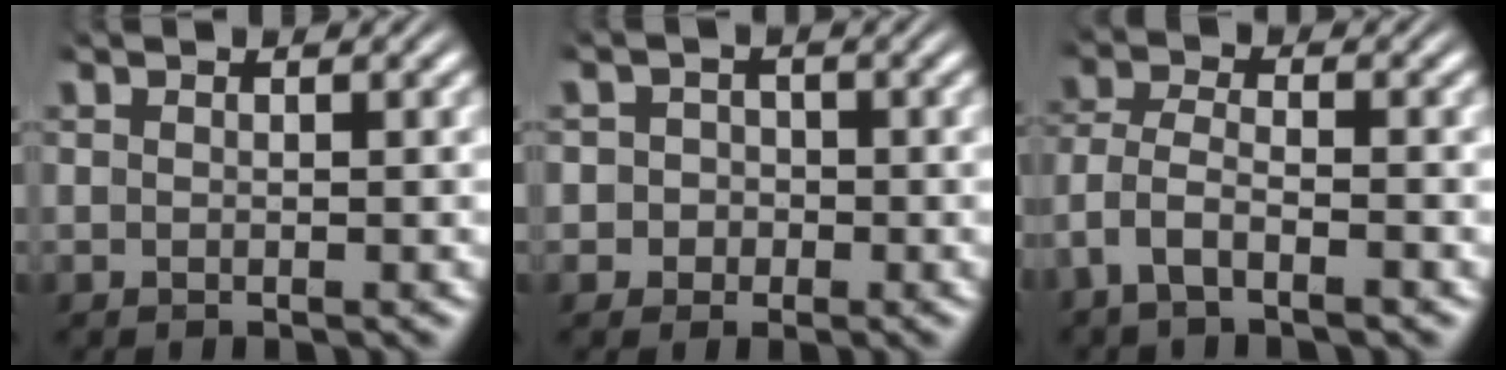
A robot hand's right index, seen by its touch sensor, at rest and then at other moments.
{"total": 3.8, "force": [-0.7, 3.7, 0.7], "torque": [-0.018, 0.000, -0.024]}
{"total": 3.5, "force": [-1.2, 2.7, 2.0], "torque": [-0.069, -0.017, -0.018]}